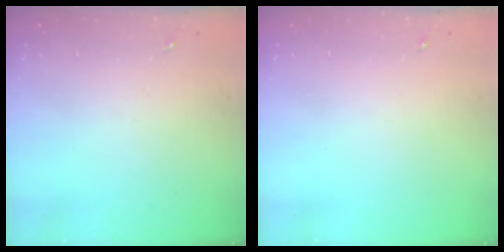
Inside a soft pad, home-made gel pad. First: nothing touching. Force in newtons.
{"total": 0.0}